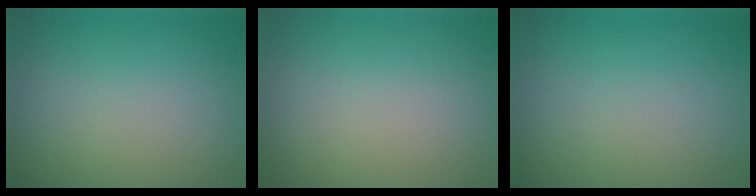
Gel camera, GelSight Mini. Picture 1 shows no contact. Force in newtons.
{"total": 0.0}
{"total": 0.0}